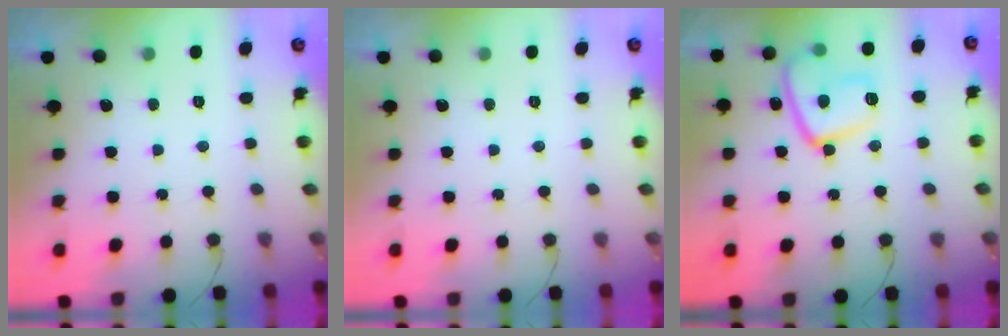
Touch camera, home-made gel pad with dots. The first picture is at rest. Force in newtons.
{"total": 0.0}
{"total": 14.4, "press": 14.3, "slide": 1.3}